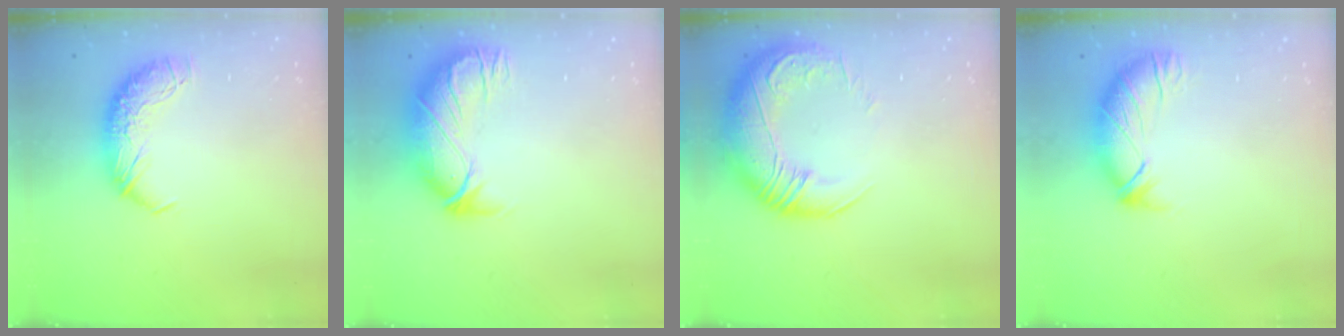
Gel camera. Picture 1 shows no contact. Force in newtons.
{"total": 2.9, "press": 0.3, "slide": 2.9}
{"total": 7.0, "press": 5.1, "slide": 4.7}
{"total": 2.4, "press": 1.9, "slide": 1.5}